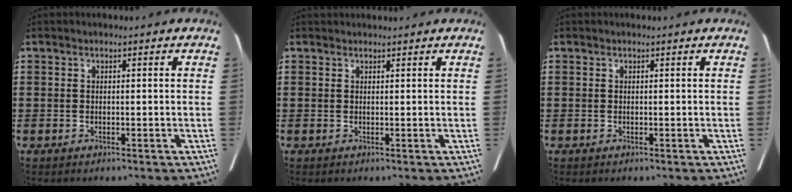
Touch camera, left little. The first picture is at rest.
{"total": 0.7, "force": [0.7, 0.1, 0.0], "torque": [0.008, -0.002, 0.012]}
{"total": 0.0}